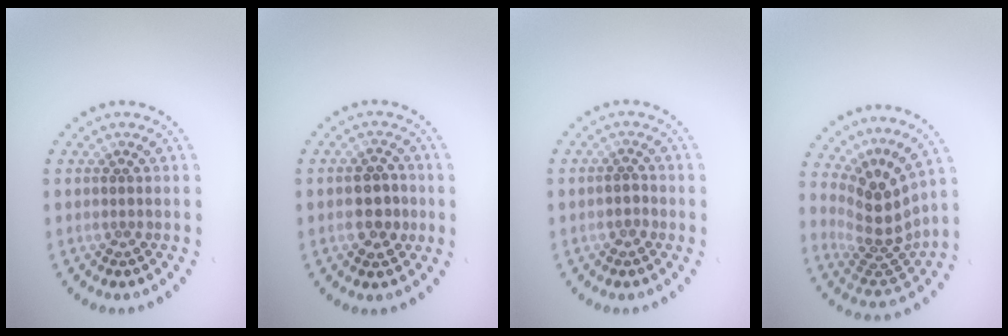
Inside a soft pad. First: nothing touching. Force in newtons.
{"total": 2.9, "press": 2.9, "slide": 0.4}
{"total": 0.7, "press": 0.7, "slide": 0.2}
{"total": 4.2, "press": 2.9, "slide": 3.1}